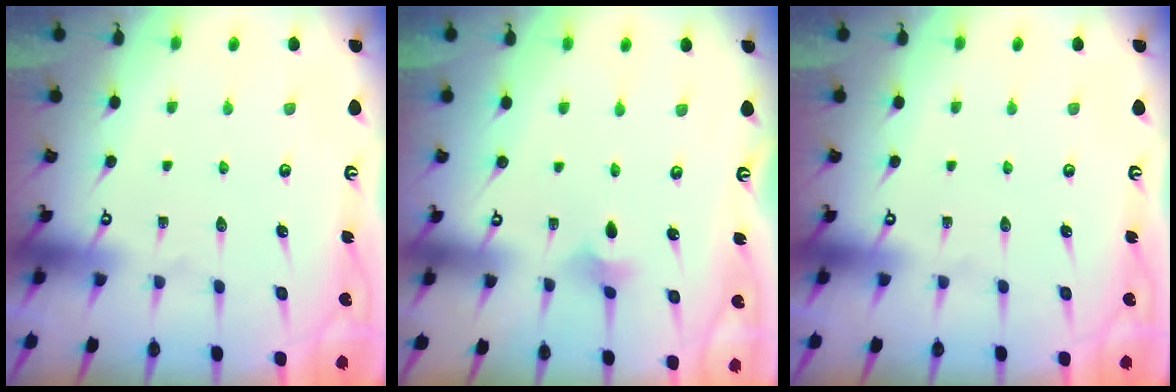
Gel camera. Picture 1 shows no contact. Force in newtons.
{"total": 2.1, "press": 2.1, "slide": 0.4}
{"total": 0.0}